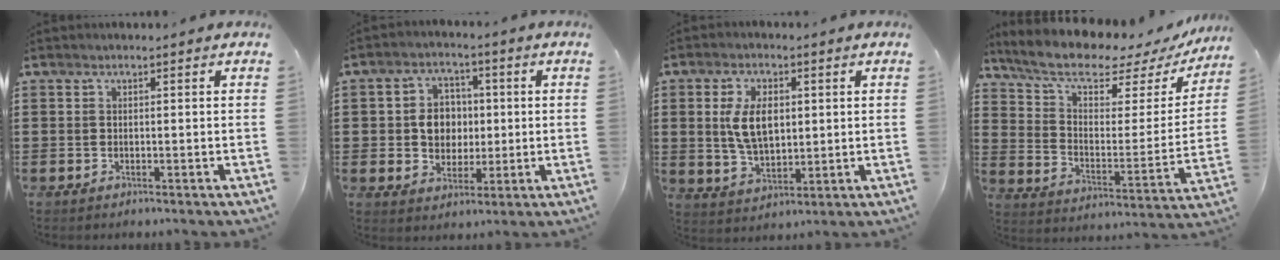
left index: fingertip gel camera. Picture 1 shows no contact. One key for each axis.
{"total": 6.7, "fx": 0.3, "fy": 5.8, "fz": 3.3, "tx": -0.076, "ty": 0.016, "tz": 0.002}
{"total": 7.5, "fx": 1.4, "fy": 4.2, "fz": 6.0, "tx": -0.130, "ty": 0.006, "tz": 0.019}
{"total": 8.7, "fx": 6.9, "fy": 2.5, "fz": 4.7, "tx": -0.113, "ty": -0.044, "tz": 0.117}